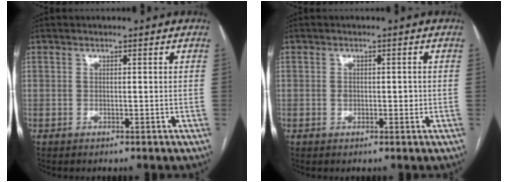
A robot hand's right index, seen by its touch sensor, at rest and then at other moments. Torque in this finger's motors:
{"motor_torque": [0.41, 0.10, 0.14, 0.02]}